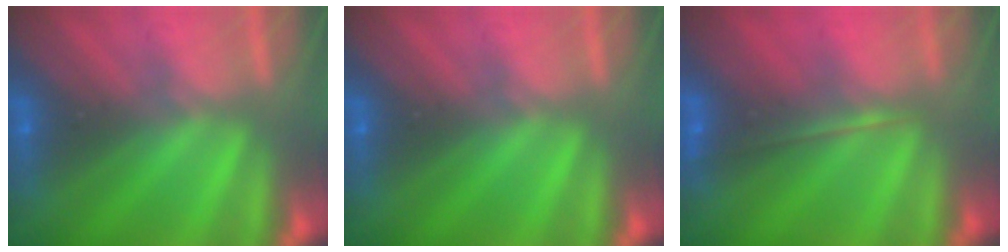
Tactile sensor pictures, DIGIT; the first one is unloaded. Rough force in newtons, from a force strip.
{"total": 0.0}
{"total": 1.8}